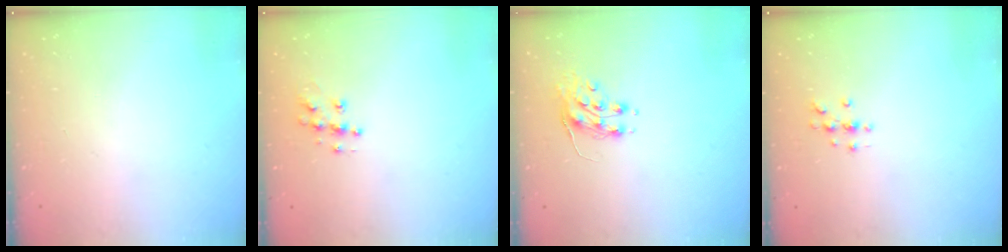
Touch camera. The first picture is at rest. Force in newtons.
{"total": 8.0, "press": 8.0, "slide": 0.4}
{"total": 8.9, "press": 8.9, "slide": 0.3}
{"total": 3.3, "press": 3.3, "slide": 0.4}